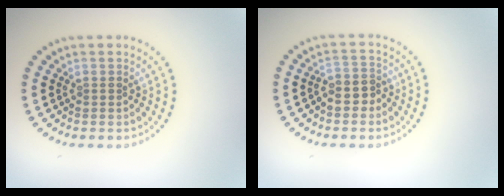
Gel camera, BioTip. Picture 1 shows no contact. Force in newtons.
{"total": 2.3, "press": 2.1, "slide": 0.9}